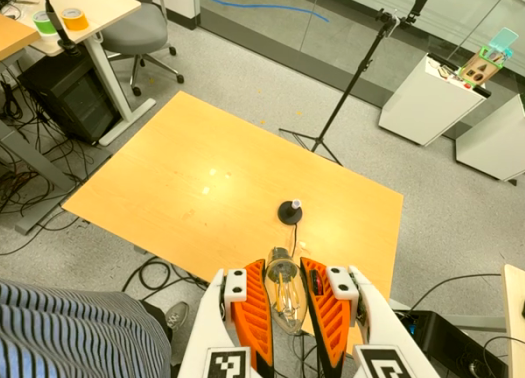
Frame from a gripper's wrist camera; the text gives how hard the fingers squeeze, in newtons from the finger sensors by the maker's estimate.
{"total": 23.1, "left": 24.5, "right": 21.7}